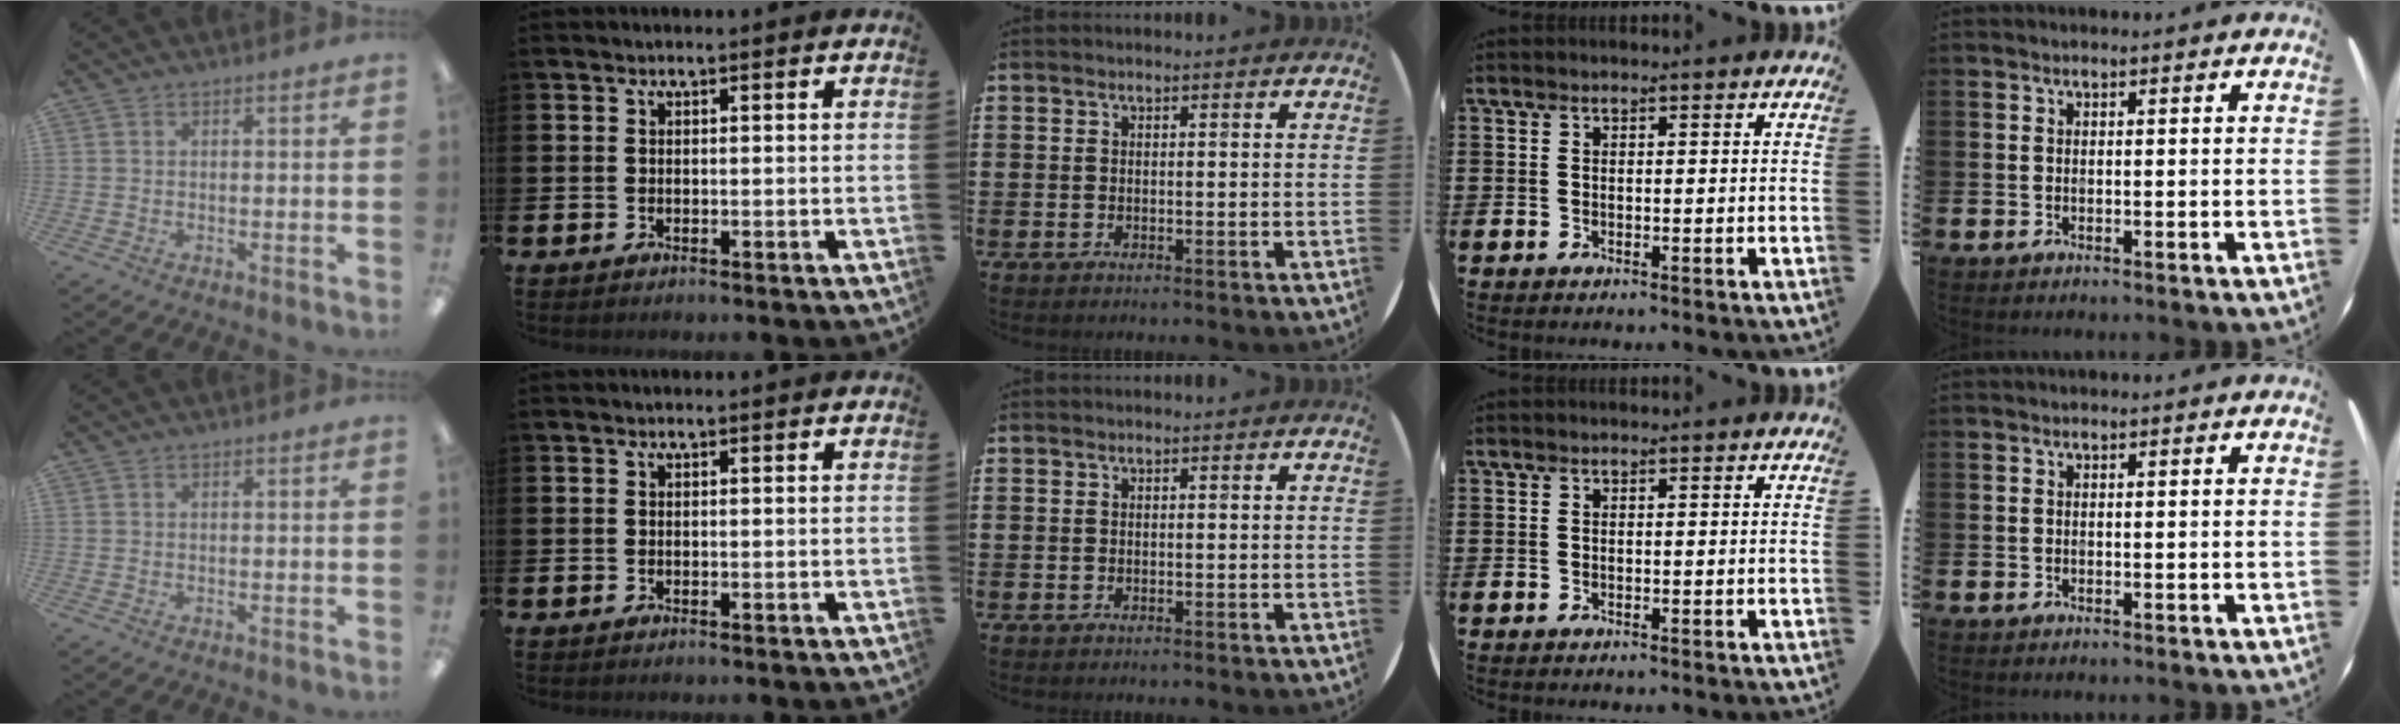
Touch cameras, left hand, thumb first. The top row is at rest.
{}